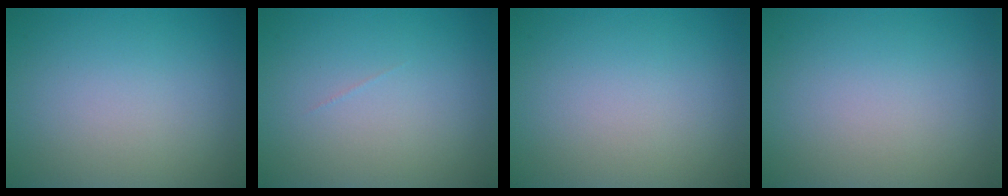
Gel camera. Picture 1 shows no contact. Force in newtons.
{"total": 0.0}
{"total": 0.0}
{"total": 0.0}